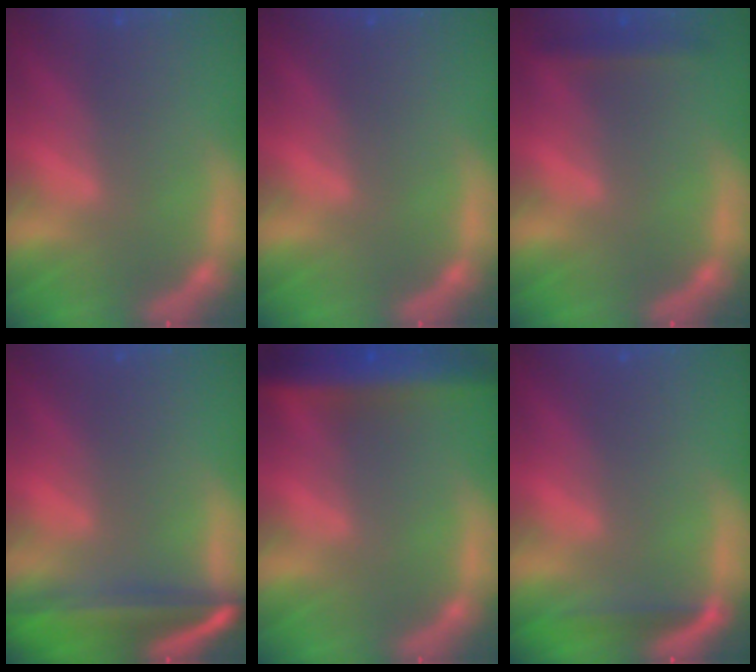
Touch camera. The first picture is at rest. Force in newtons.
{"total": 0.0}
{"total": 1.9}
{"total": 9.0}
{"total": 8.0}
{"total": 2.5}